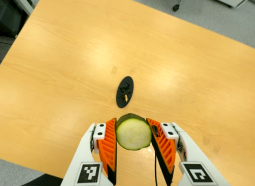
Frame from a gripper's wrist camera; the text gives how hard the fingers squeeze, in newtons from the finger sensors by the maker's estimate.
{"total": 11.7, "left": 11.5, "right": 12.0}